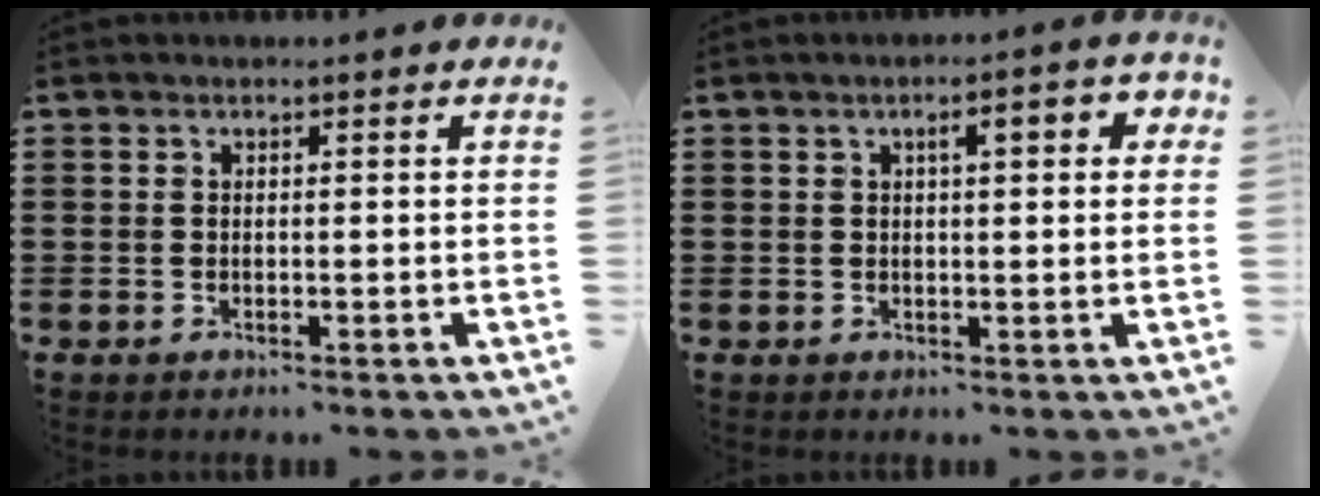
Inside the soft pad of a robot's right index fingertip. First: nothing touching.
{"total": 3.7, "force": [1.0, 1.0, 3.4], "torque": [-0.052, 0.001, 0.009]}